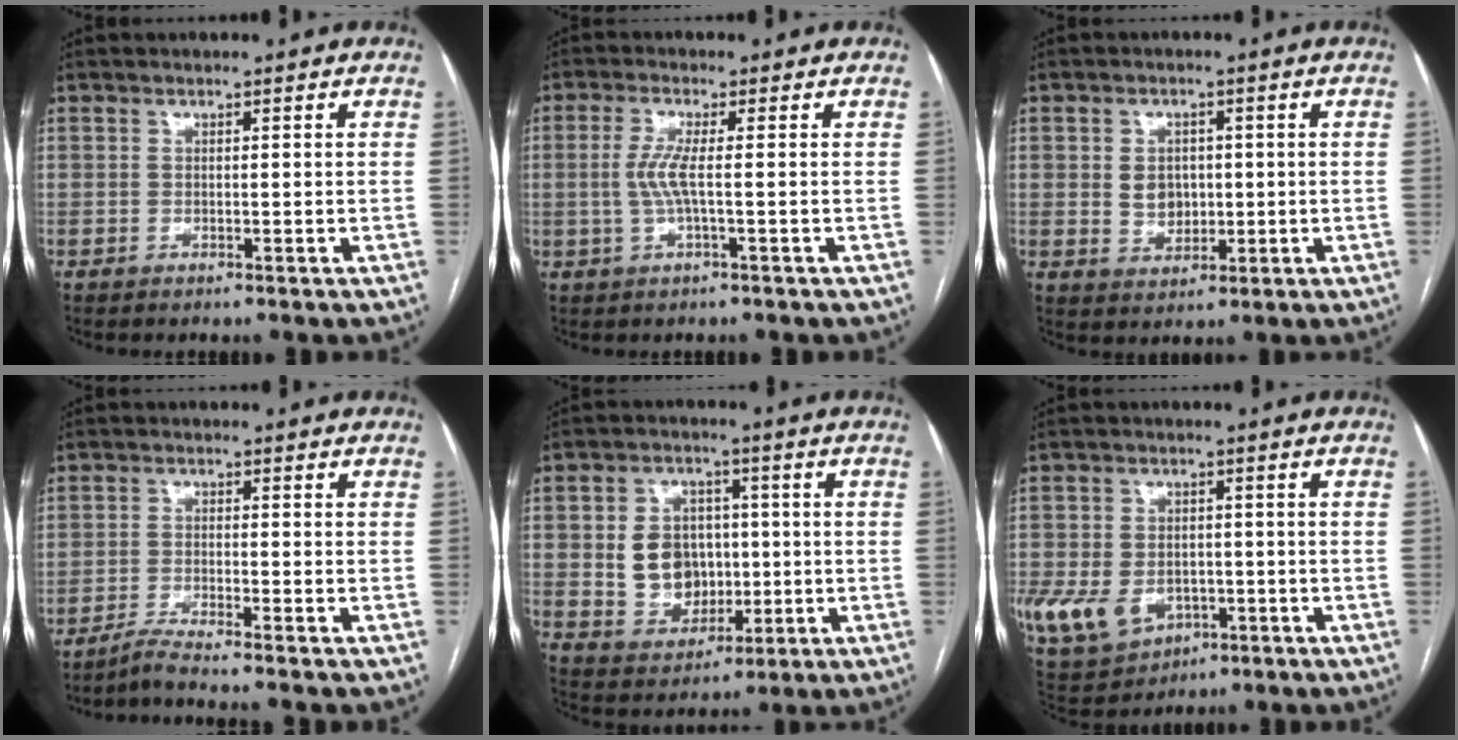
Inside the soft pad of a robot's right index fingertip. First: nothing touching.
{"total": 3.9, "force": [-0.2, 0.2, 3.9], "torque": [-0.089, 0.000, -0.006]}
{"total": 4.5, "force": [0.3, 3.6, 2.7], "torque": [-0.042, 0.007, 0.016]}
{"total": 4.0, "force": [-3.5, -1.5, 1.2], "torque": [-0.028, -0.014, -0.066]}
{"total": 9.6, "force": [0.3, 7.9, 5.5], "torque": [-0.109, 0.019, 0.020]}
{"total": 16.1, "force": [-5.3, 12.3, 8.9], "torque": [-0.215, 0.005, -0.067]}